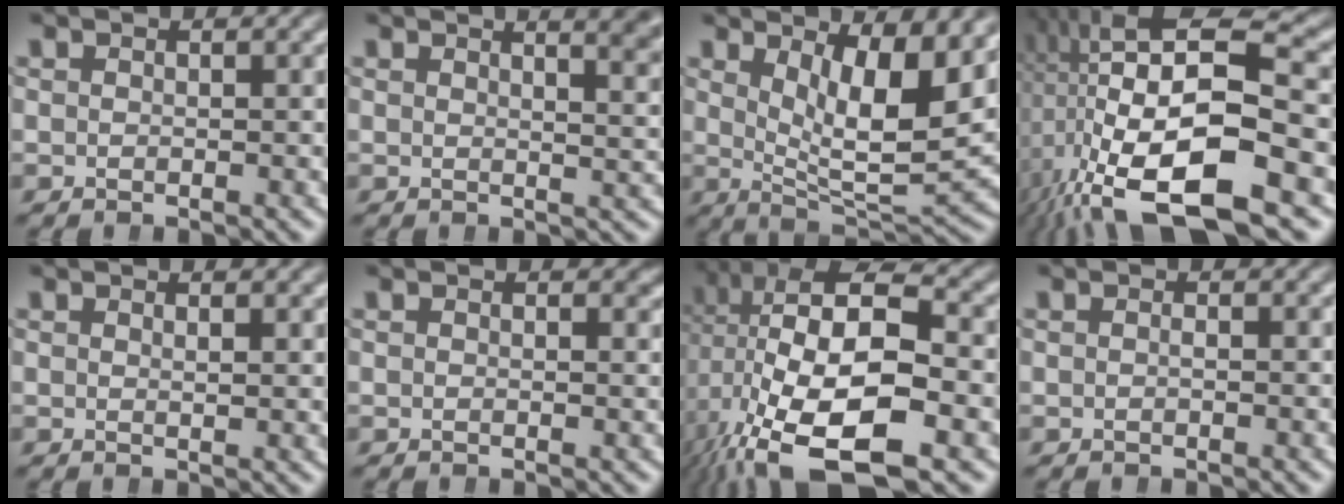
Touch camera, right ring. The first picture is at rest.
{"total": 5.3, "force": [3.2, 1.2, 4.0], "torque": [-0.020, 0.010, 0.041]}
{"total": 9.2, "force": [2.8, 3.7, 7.9], "torque": [-0.112, -0.023, 0.051]}
{"total": 14.1, "force": [-0.2, 6.6, 12.4], "torque": [-0.220, -0.022, 0.013]}
{"total": 1.2, "force": [0.8, -0.8, 0.5], "torque": [-0.002, -0.004, 0.016]}
{"total": 0.9, "force": [0.7, 0.3, 0.5], "torque": [0.000, 0.001, 0.006]}
{"total": 13.0, "force": [-0.8, 7.2, 10.8], "torque": [-0.202, -0.034, 0.008]}
{"total": 0.0}